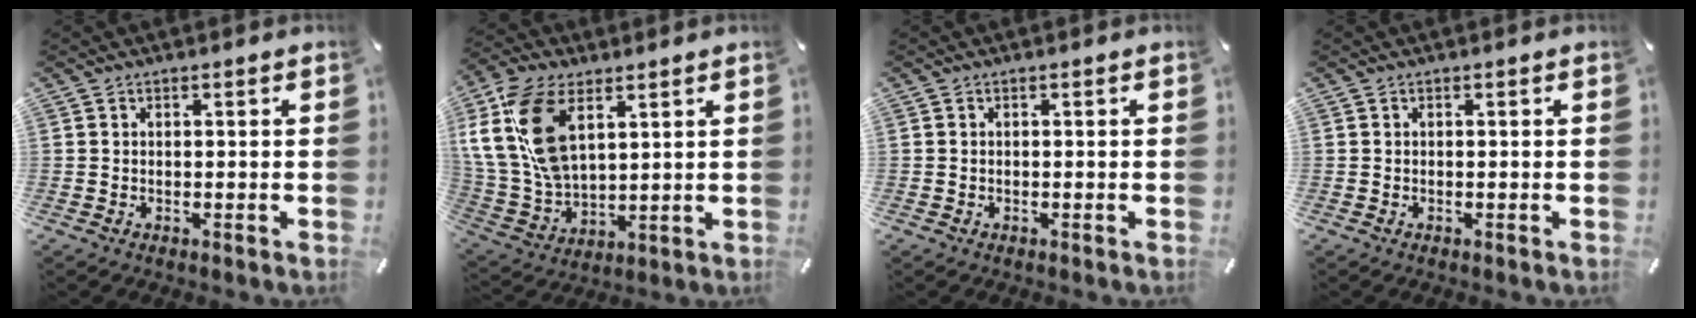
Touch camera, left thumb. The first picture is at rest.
{"total": 18.4, "force": [7.2, 11.3, 12.6], "torque": [-0.309, -0.021, 0.127]}
{"total": 0.0}
{"total": 0.0}